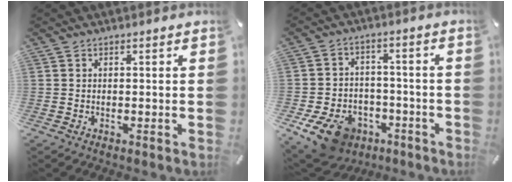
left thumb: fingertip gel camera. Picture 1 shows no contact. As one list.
[{"total": 12.0, "force": [-6.7, 8.2, 5.6], "torque": [-0.111, 0.043, -0.116]}]